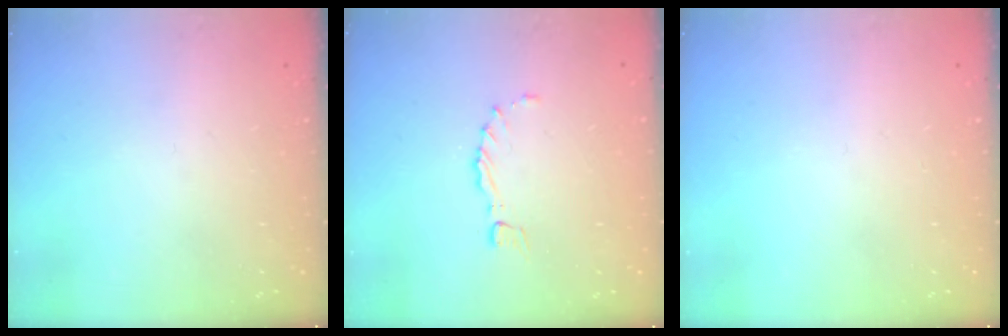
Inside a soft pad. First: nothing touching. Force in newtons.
{"total": 0.8, "press": 0.7, "slide": 0.3}
{"total": 0.0}